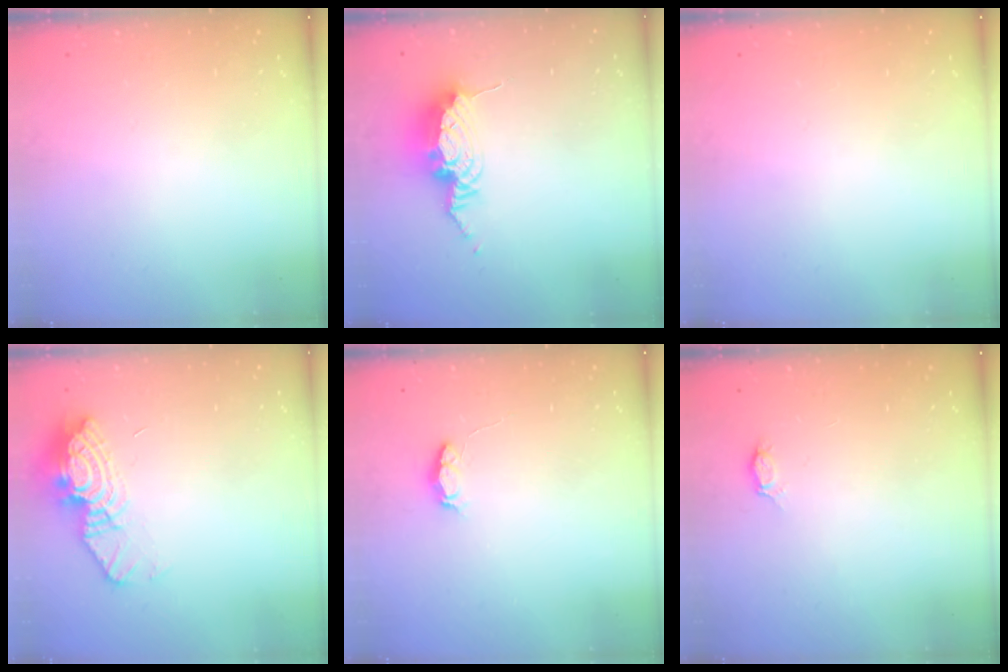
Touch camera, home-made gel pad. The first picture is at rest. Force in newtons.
{"total": 10.9, "press": 10.8, "slide": 1.3}
{"total": 0.0}
{"total": 11.3, "press": 11.2, "slide": 1.0}
{"total": 3.8, "press": 3.7, "slide": 0.4}
{"total": 2.8, "press": 2.8, "slide": 0.3}